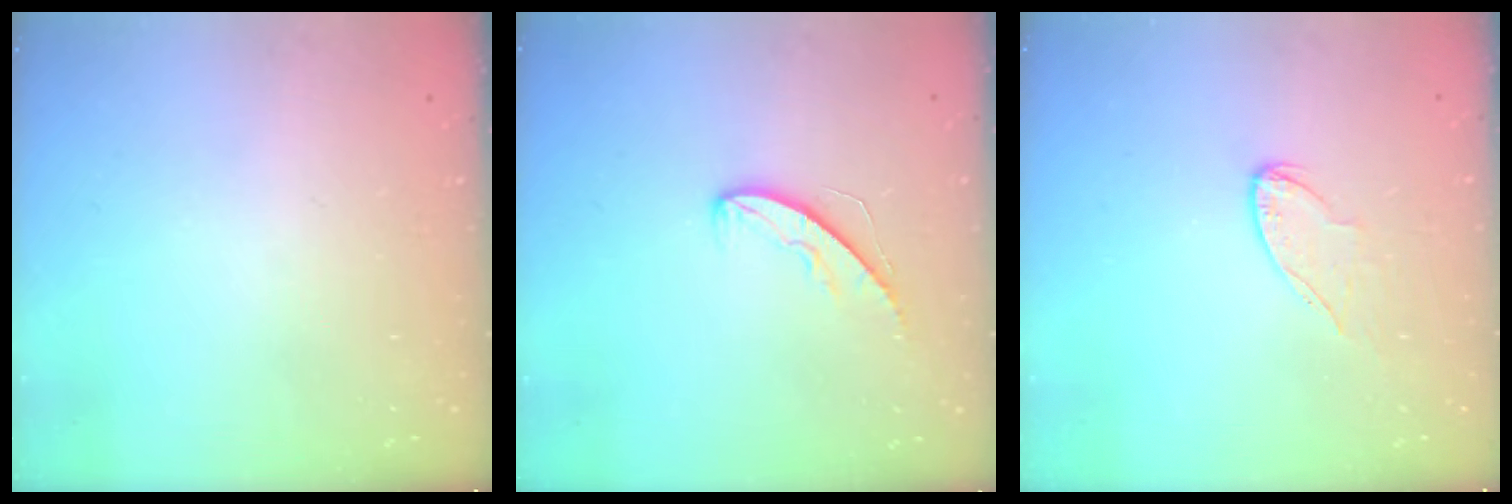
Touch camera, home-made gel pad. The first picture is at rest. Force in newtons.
{"total": 5.7, "press": 5.7, "slide": 0.5}
{"total": 6.4, "press": 6.3, "slide": 0.6}